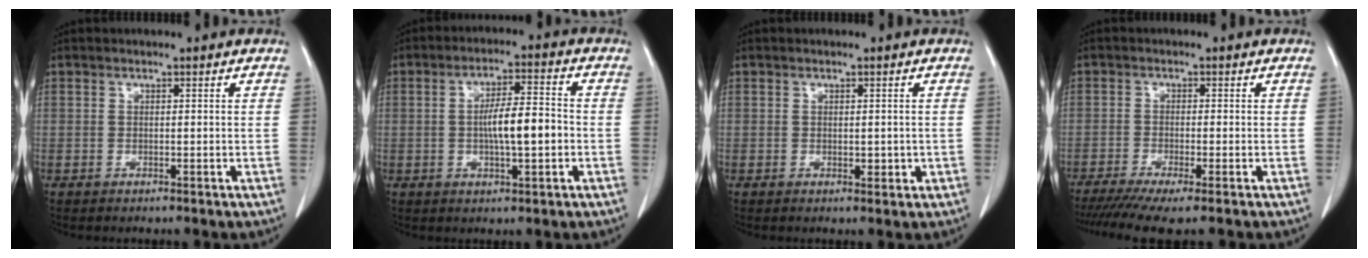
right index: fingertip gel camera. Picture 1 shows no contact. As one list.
[{"total": 7.4, "force": [-1.0, 1.4, 7.1], "torque": [-0.131, 0.008, -0.018]}, {"total": 1.4, "force": [0.0, 0.9, 1.2], "torque": [-0.011, 0.000, 0.006]}, {"total": 7.7, "force": [-6.0, -0.1, 4.8], "torque": [-0.075, -0.016, -0.097]}]